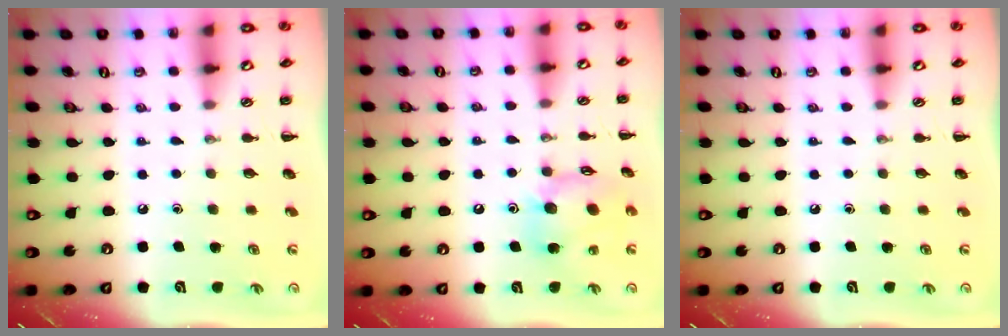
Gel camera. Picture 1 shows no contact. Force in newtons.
{"total": 14.2, "press": 14.1, "slide": 1.7}
{"total": 0.0}